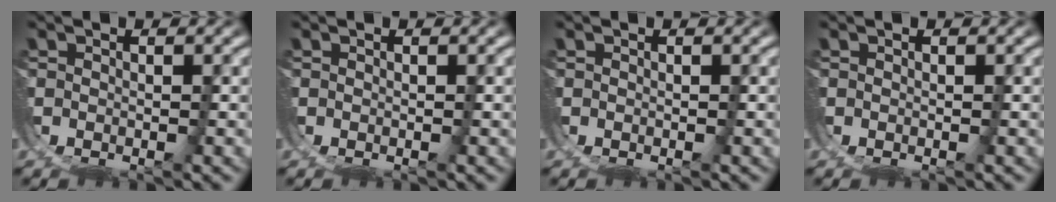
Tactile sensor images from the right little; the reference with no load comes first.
{"total": 0.0}
{"total": 0.0}
{"total": 0.0}